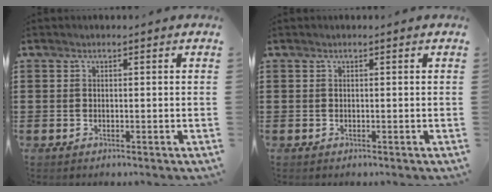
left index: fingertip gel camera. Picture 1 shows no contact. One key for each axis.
{"total": 0.0}